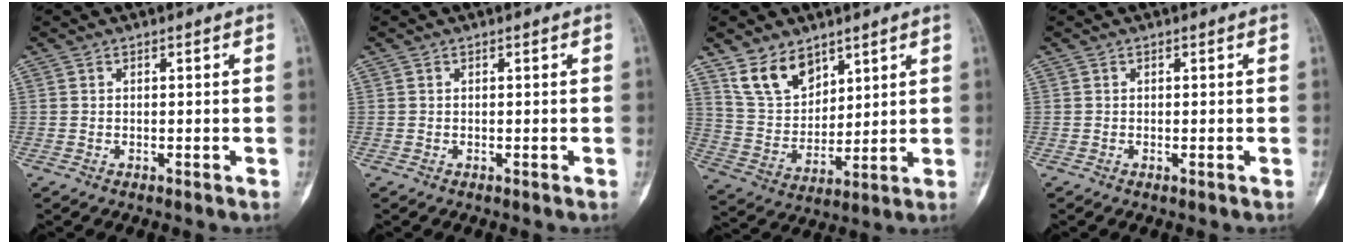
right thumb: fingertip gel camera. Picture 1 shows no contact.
{"total": 0.0}
{"total": 10.7, "force": [7.2, 6.5, 4.5], "torque": [-0.062, -0.038, 0.150]}
{"total": 0.0}